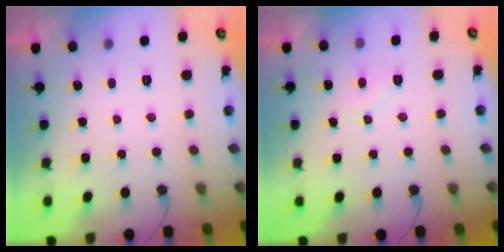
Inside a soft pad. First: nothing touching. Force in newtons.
{"total": 5.6, "press": 5.6, "slide": 0.5}